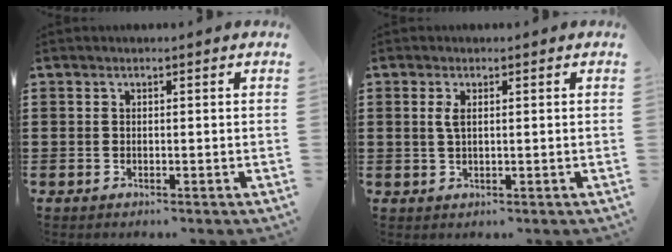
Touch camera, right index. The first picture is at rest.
{"total": 1.7, "force": [0.4, 0.5, 1.5], "torque": [-0.032, 0.003, 0.006]}